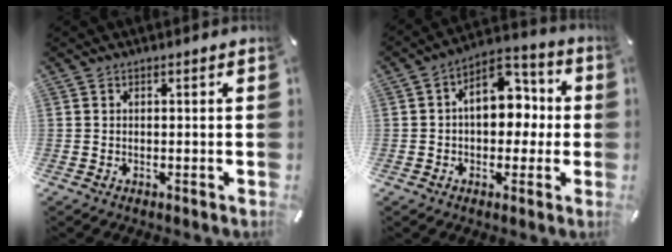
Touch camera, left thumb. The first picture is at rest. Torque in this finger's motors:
{"motor_torque": [1.56, 2.38, 0.79, -0.33, 0.13]}